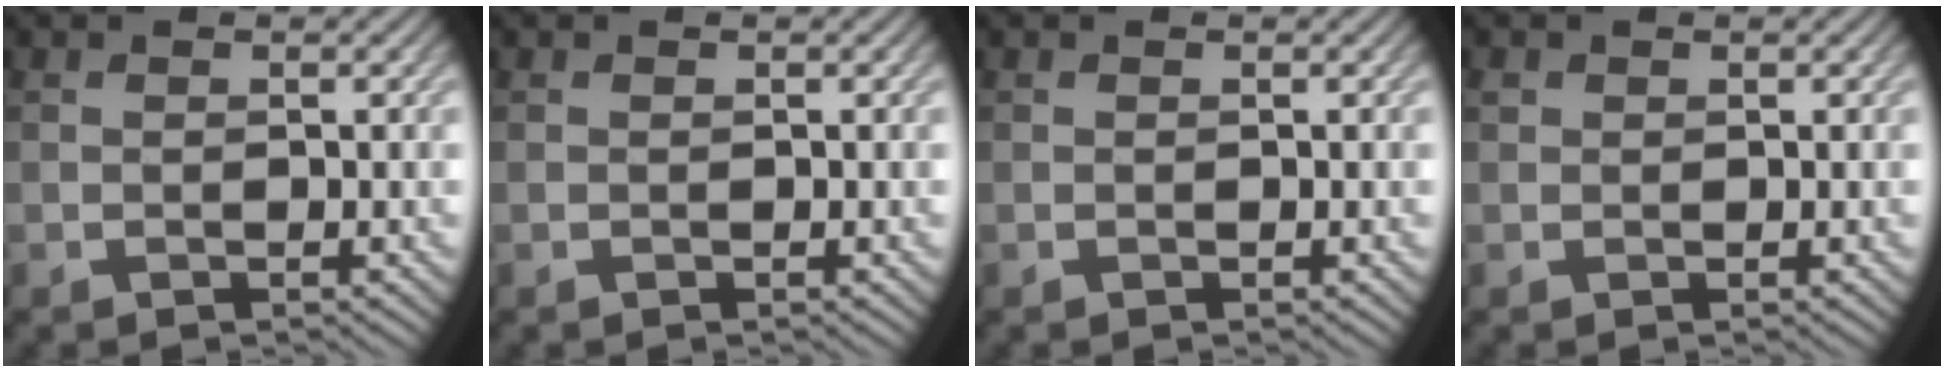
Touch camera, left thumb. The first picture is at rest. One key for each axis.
{"total": 0.0}
{"total": 0.0}
{"total": 0.7, "fx": 0.3, "fy": 0.6, "fz": 0.1, "tx": -0.002, "ty": 0.000, "tz": 0.005}